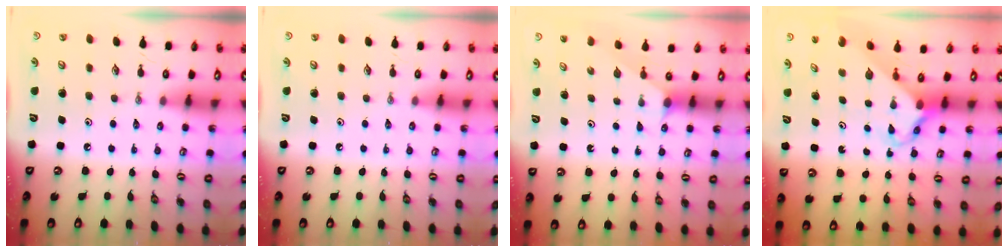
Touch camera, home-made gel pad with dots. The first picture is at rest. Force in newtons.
{"total": 0.0}
{"total": 1.0, "press": 1.0, "slide": 0.2}
{"total": 2.7, "press": 2.7, "slide": 0.2}